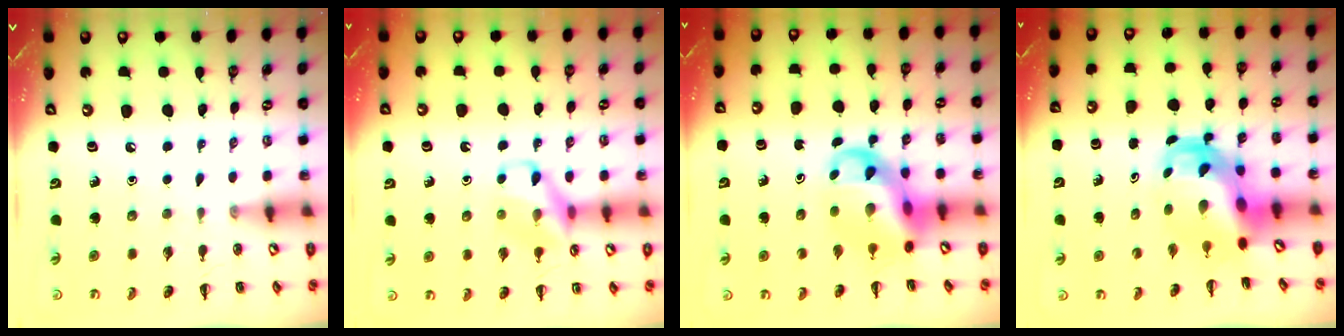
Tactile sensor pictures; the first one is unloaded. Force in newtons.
{"total": 12.7, "press": 12.6, "slide": 1.1}
{"total": 9.2, "press": 8.9, "slide": 2.5}
{"total": 5.4, "press": 5.1, "slide": 1.8}